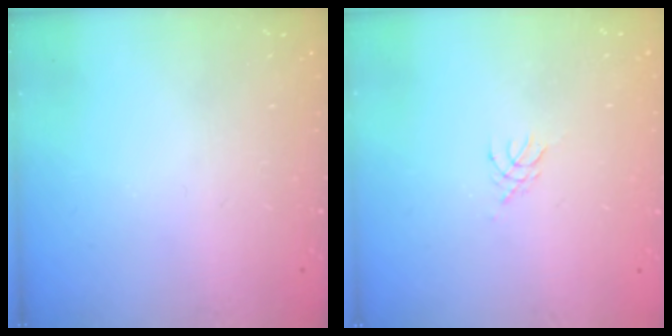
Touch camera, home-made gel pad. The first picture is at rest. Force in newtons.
{"total": 2.8, "press": 2.7, "slide": 0.6}